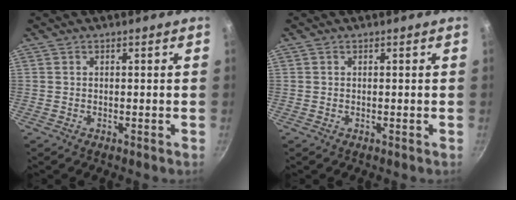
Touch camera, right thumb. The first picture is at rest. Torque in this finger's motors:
{"motor_torque": [-0.48, -0.20, -0.50, 0.23, 0.04]}